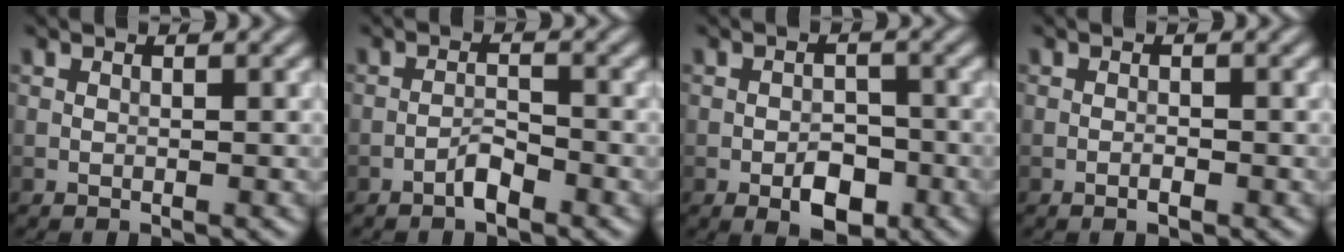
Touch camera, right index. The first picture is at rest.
{"total": 1.8, "force": [-1.3, 0.4, 1.1], "torque": [-0.020, 0.006, -0.027]}
{"total": 3.8, "force": [-1.7, 2.1, 2.6], "torque": [-0.035, 0.000, -0.028]}
{"total": 0.9, "force": [-0.5, 0.3, 0.7], "torque": [-0.013, 0.000, -0.009]}